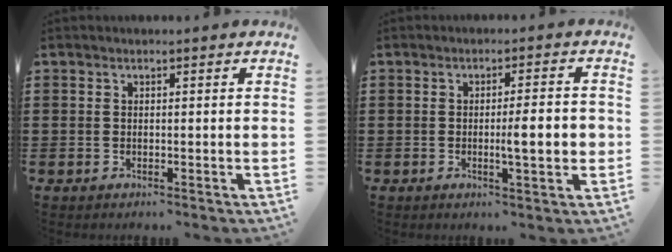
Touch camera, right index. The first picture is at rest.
{"total": 5.7, "force": [-0.6, 0.7, 5.6], "torque": [-0.089, -0.006, -0.014]}